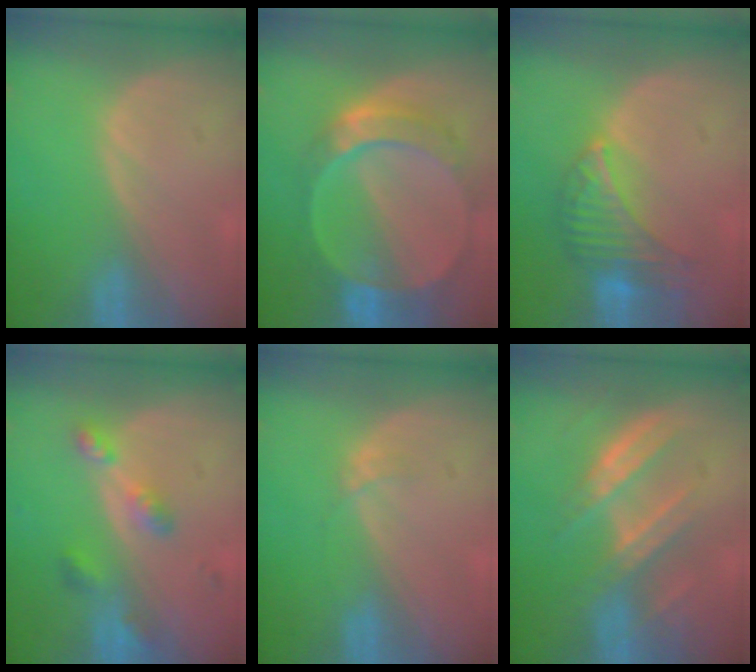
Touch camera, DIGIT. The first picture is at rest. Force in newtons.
{"total": 9.8, "press": 8.4, "slide": 5.0}
{"total": 7.1, "press": 6.7, "slide": 2.2}
{"total": 5.3, "press": 4.7, "slide": 2.4}
{"total": 0.9, "press": 0.9, "slide": 0.1}
{"total": 7.2, "press": 7.0, "slide": 1.7}